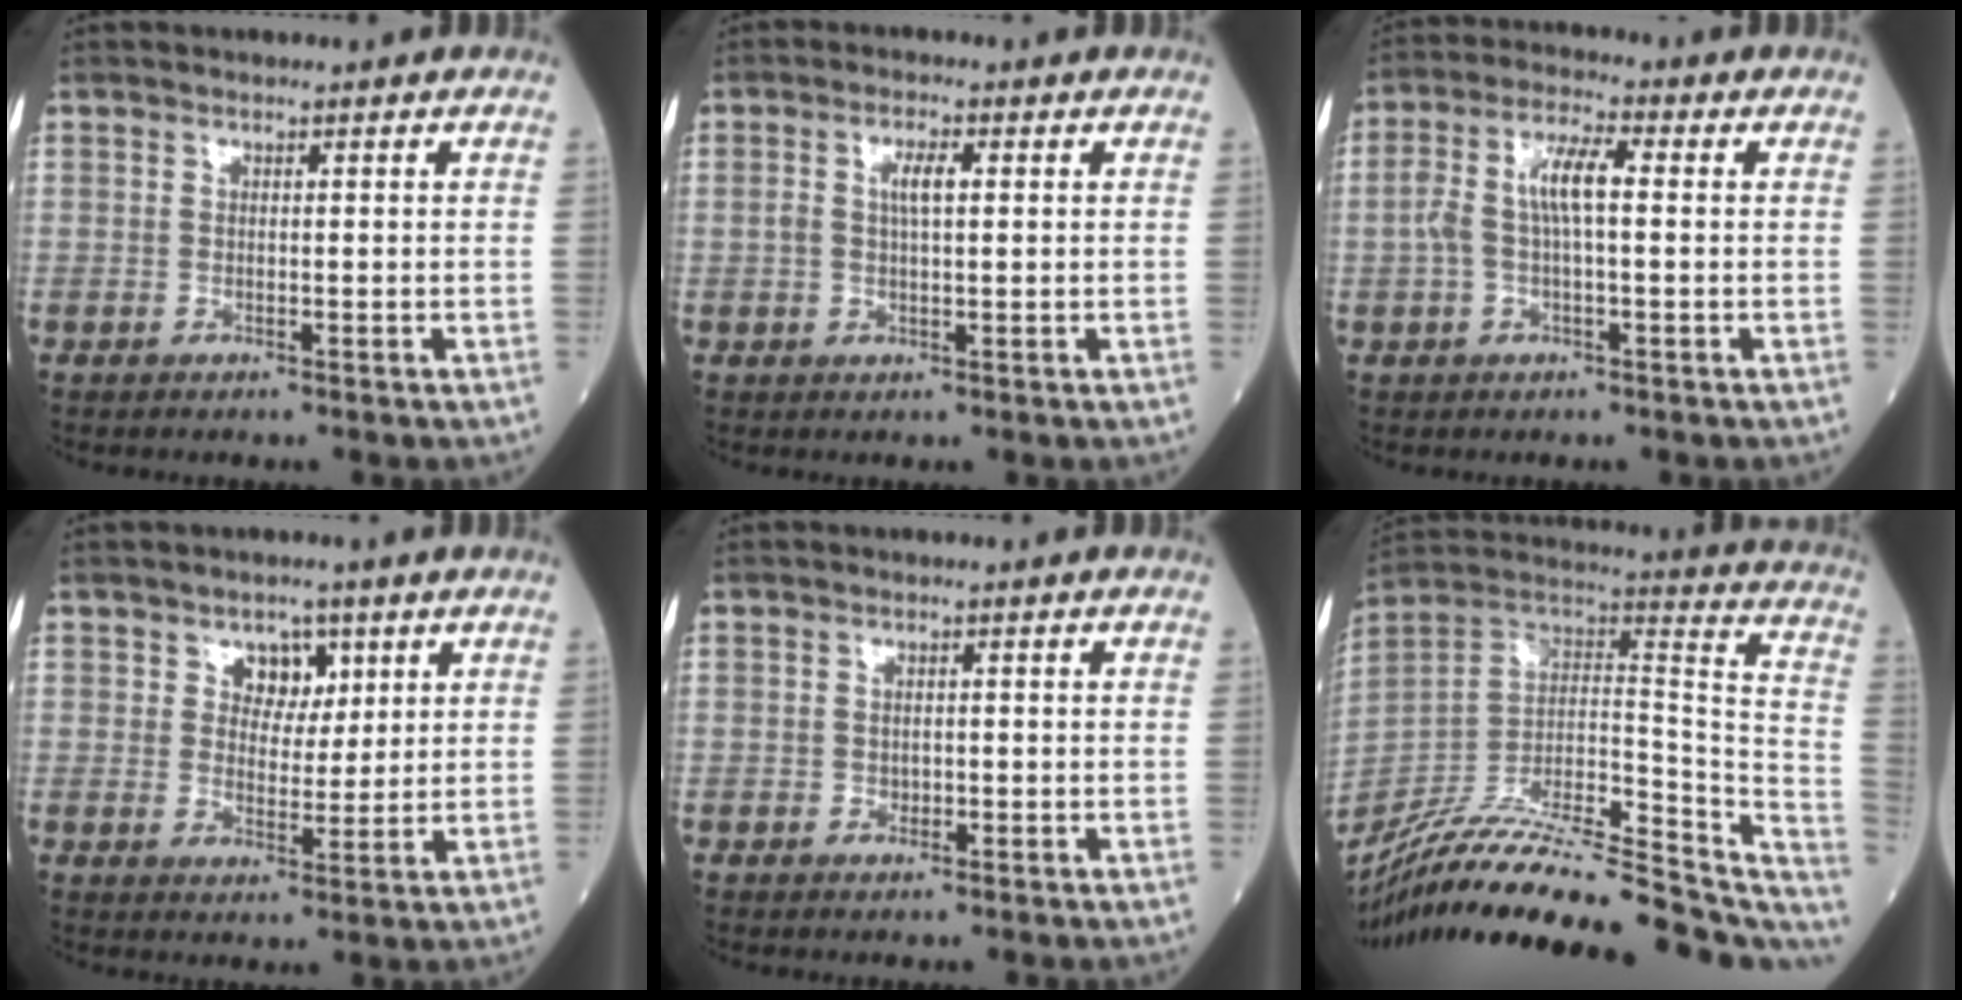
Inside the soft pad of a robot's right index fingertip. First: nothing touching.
{"total": 3.2, "force": [0.6, 0.9, 3.0], "torque": [-0.060, 0.008, 0.011]}
{"total": 6.8, "force": [0.3, 1.9, 6.5], "torque": [-0.143, 0.026, 0.003]}
{"total": 4.4, "force": [2.0, 3.2, 2.2], "torque": [-0.023, 0.005, 0.032]}
{"total": 0.9, "force": [-0.3, 0.8, 0.4], "torque": [-0.001, 0.002, -0.004]}
{"total": 33.9, "force": [-26.9, 7.9, 19.1], "torque": [-0.277, -0.017, -0.406]}